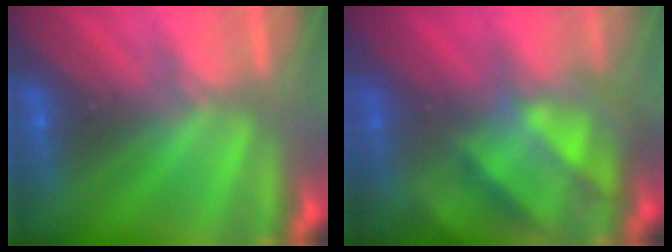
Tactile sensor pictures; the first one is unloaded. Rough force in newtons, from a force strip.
{"total": 5.1}